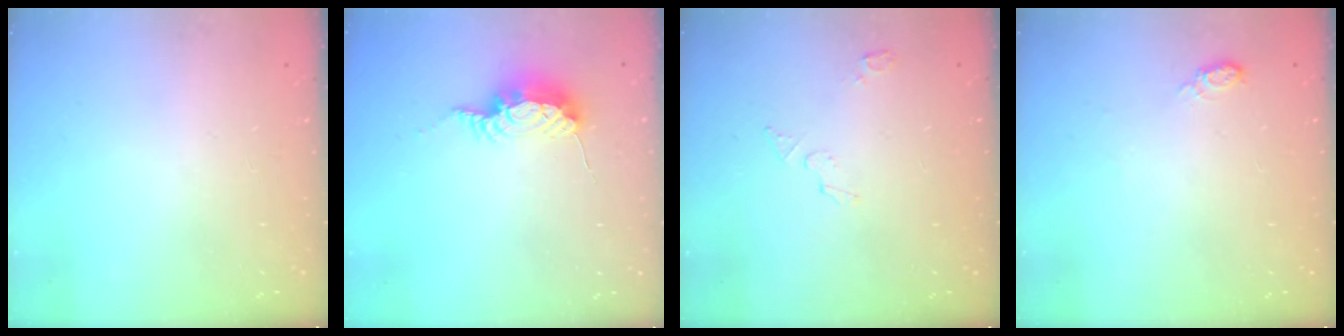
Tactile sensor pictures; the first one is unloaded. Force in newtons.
{"total": 8.5, "press": 8.5, "slide": 1.0}
{"total": 4.9, "press": 4.8, "slide": 0.5}
{"total": 6.1, "press": 6.1, "slide": 0.7}